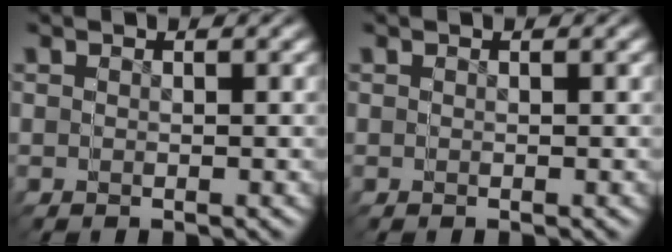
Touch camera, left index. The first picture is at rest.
{"total": 0.0}